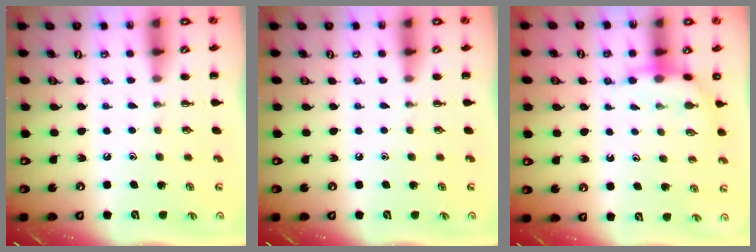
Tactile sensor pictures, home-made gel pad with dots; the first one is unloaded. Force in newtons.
{"total": 0.0}
{"total": 6.3, "press": 6.2, "slide": 1.4}